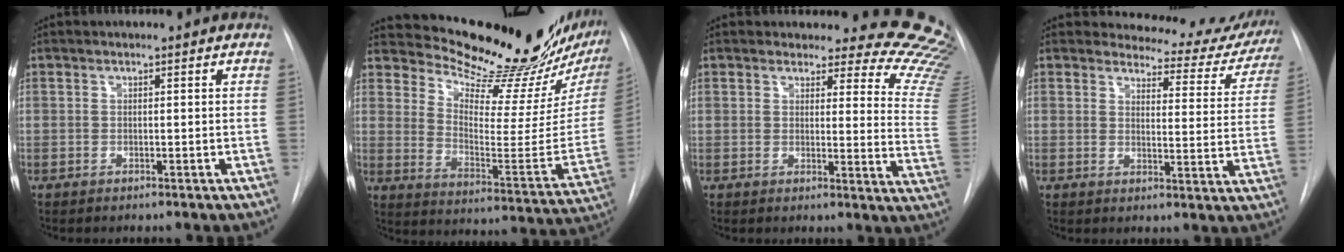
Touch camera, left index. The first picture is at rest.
{"total": 23.0, "force": [20.1, 2.9, 10.9], "torque": [-0.168, -0.096, 0.271]}
{"total": 16.7, "force": [16.0, 3.8, 3.0], "torque": [0.011, -0.148, 0.130]}
{"total": 10.3, "force": [9.9, 3.0, 0.3], "torque": [0.030, -0.048, 0.086]}